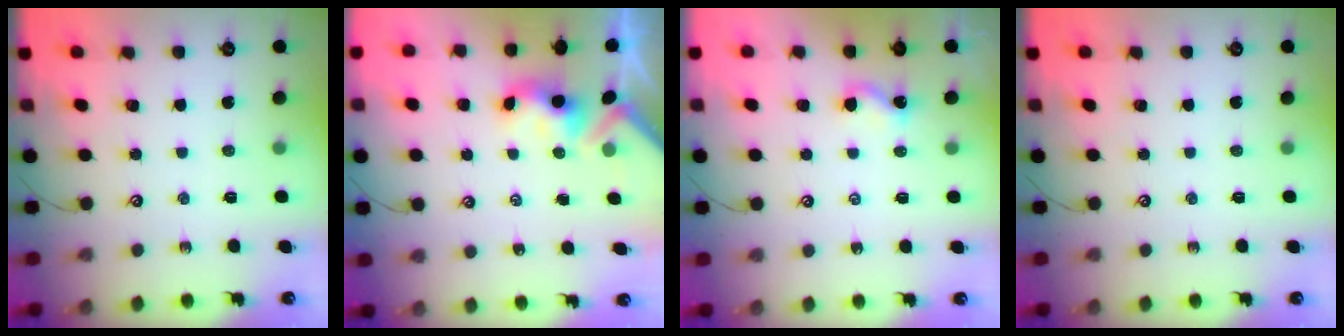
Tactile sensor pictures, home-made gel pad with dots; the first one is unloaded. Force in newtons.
{"total": 3.1, "press": 3.1, "slide": 0.3}
{"total": 2.0, "press": 2.0, "slide": 0.4}
{"total": 0.0}